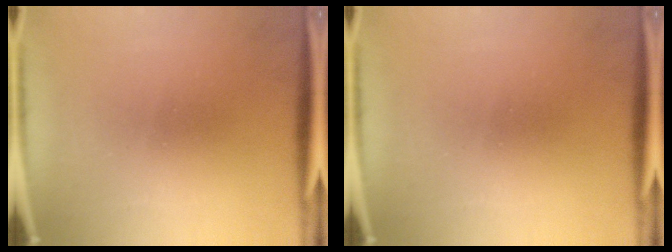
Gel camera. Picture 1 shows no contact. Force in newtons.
{"total": 0.0}